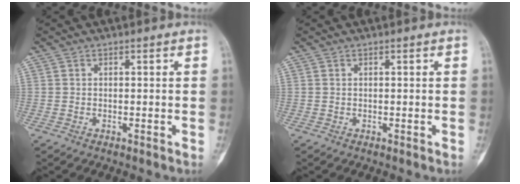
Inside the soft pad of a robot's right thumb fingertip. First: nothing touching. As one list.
[{"total": 0.0}]